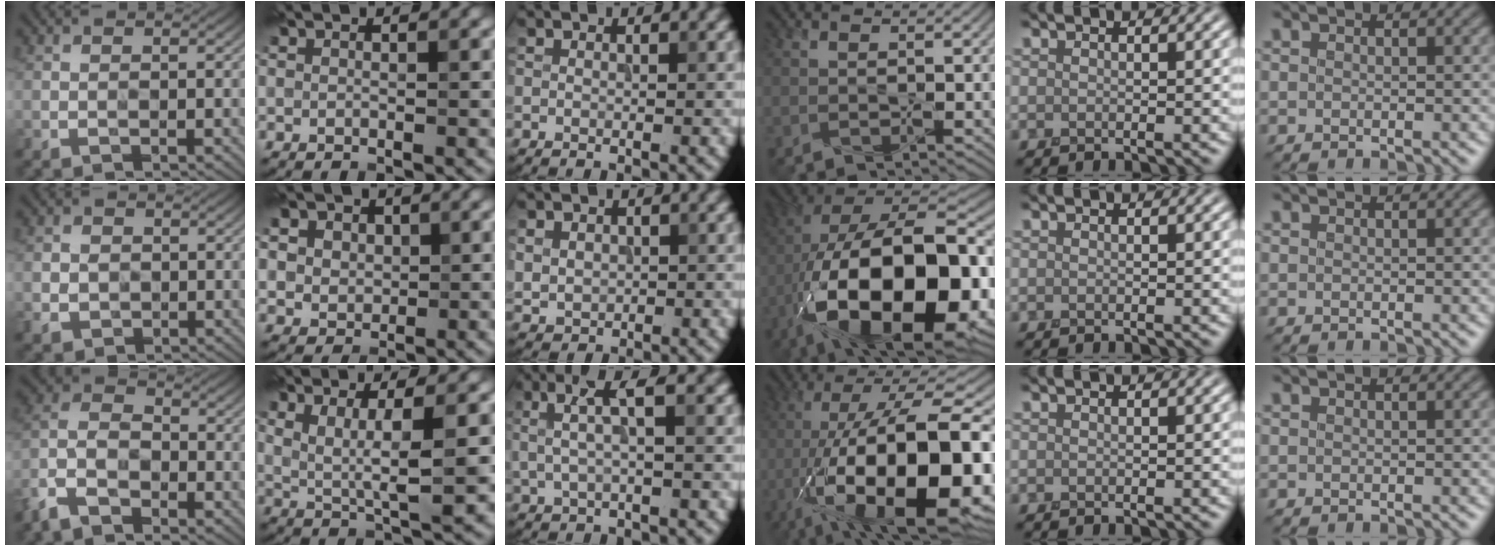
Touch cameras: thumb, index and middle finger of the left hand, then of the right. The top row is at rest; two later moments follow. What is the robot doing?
{"motion": "wipe", "object": "whiteboard"}